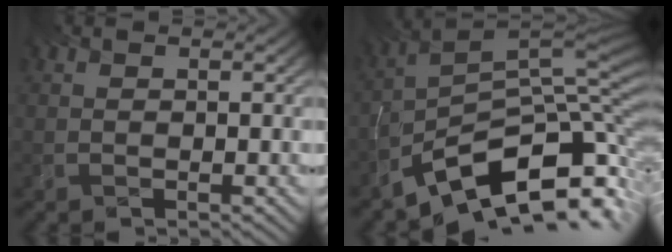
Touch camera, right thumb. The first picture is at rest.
{"total": 13.5, "force": [-10.5, 4.1, 7.3], "torque": [-0.117, -0.001, -0.191]}